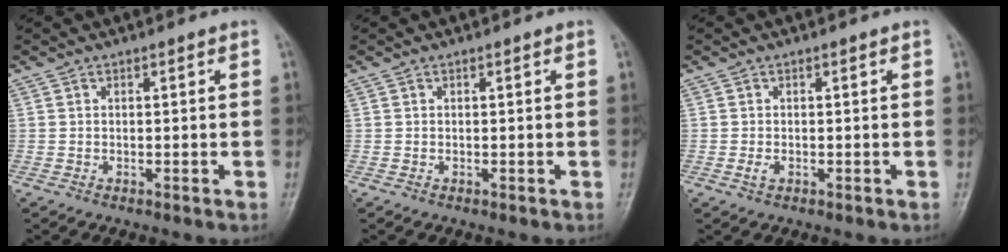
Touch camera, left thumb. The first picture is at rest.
{"total": 0.0}
{"total": 1.2, "force": [-0.3, 0.8, 0.9], "torque": [-0.019, -0.003, -0.006]}